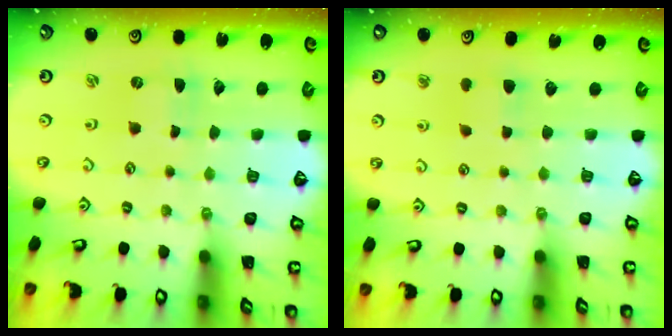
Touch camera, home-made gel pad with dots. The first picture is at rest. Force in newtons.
{"total": 4.6, "press": 4.5, "slide": 0.6}